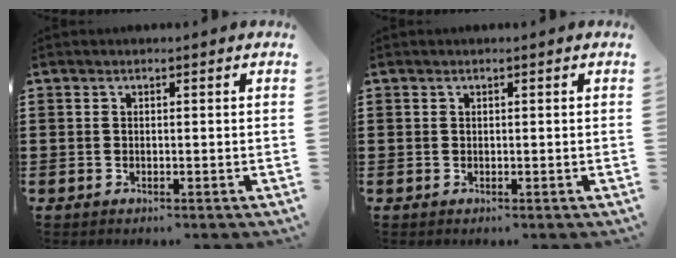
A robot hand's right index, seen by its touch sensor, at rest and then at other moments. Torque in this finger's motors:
{"motor_torque": [0.37, -0.17, 0.05, 0.01]}